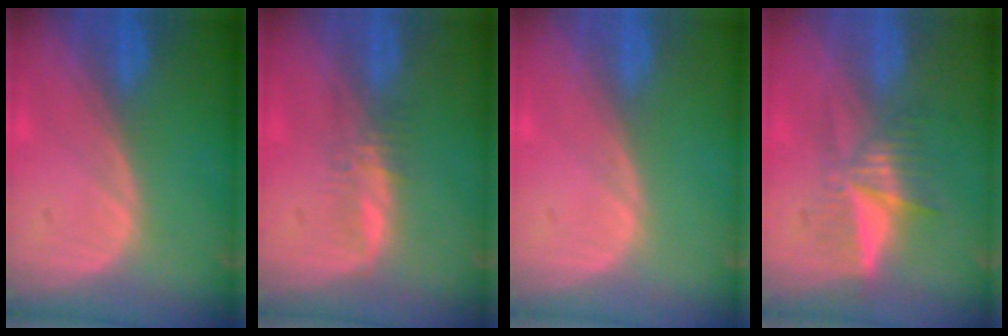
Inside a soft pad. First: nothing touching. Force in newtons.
{"total": 2.3, "press": 2.2, "slide": 0.6}
{"total": 0.0}
{"total": 6.5, "press": 5.5, "slide": 3.4}